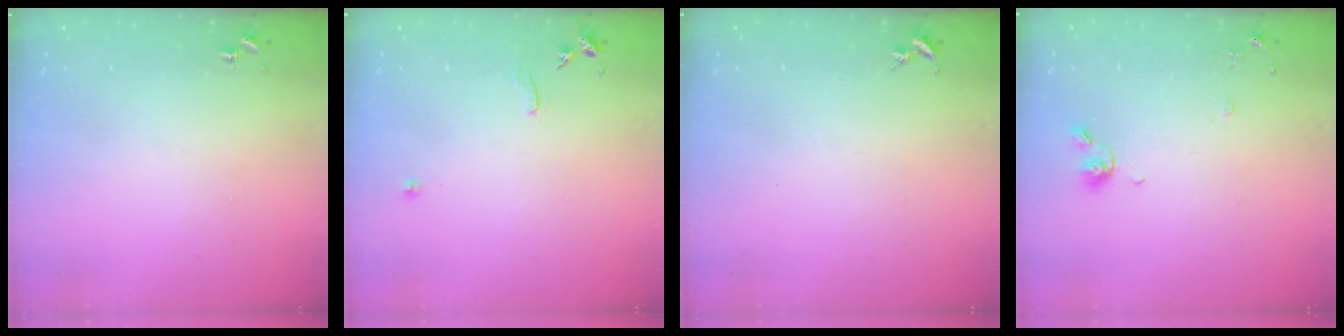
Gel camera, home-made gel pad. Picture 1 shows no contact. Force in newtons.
{"total": 7.5, "press": 7.5, "slide": 0.6}
{"total": 0.0}
{"total": 7.9, "press": 7.6, "slide": 2.0}